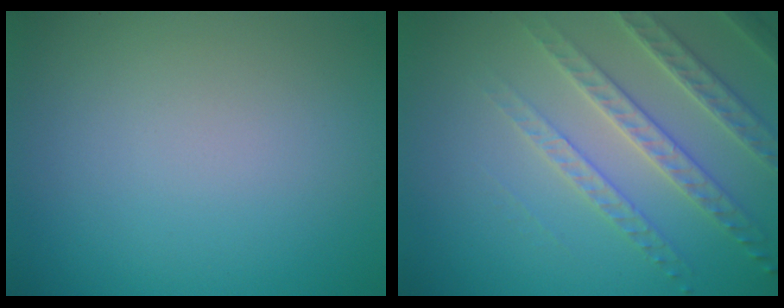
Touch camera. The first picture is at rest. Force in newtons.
{"total": 4.1, "press": 3.9, "slide": 1.3}